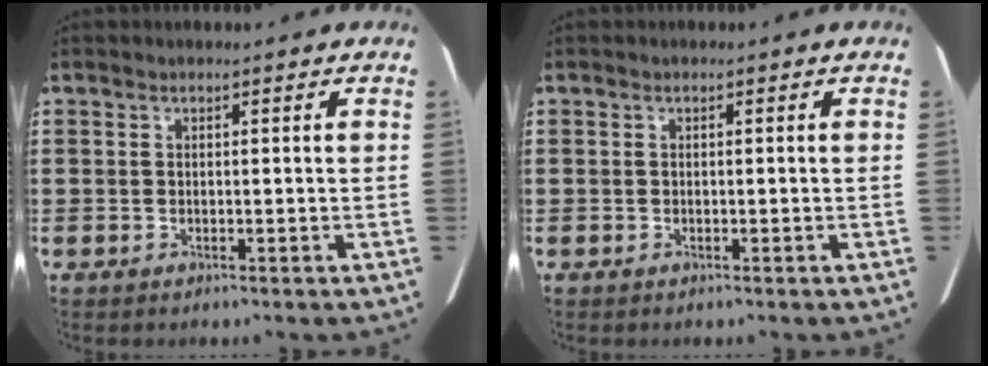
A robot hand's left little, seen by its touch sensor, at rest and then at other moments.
{"total": 0.0}